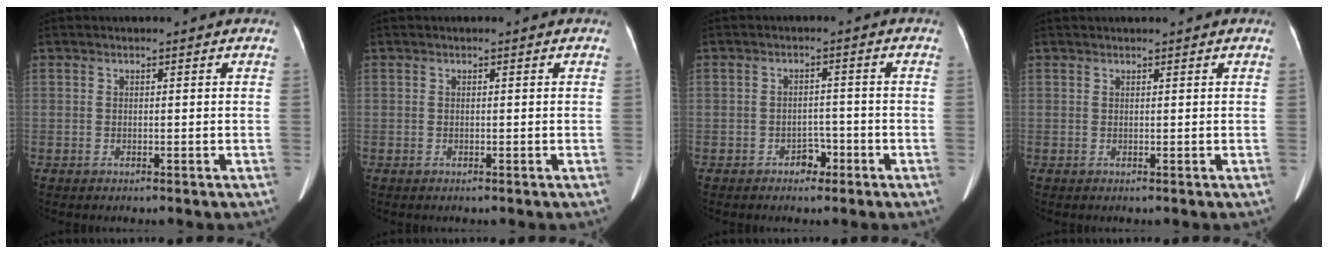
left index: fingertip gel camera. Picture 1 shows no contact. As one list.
[{"total": 0.0}, {"total": 2.6, "force": [-1.7, 1.7, 1.2], "torque": [-0.013, 0.006, -0.022]}, {"total": 1.3, "force": [1.2, 0.1, 0.5], "torque": [-0.006, 0.018, 0.022]}]